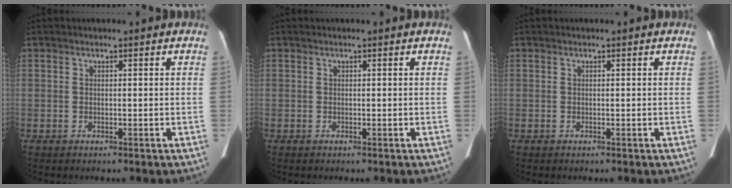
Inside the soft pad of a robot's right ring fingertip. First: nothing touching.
{"total": 0.0}
{"total": 0.0}